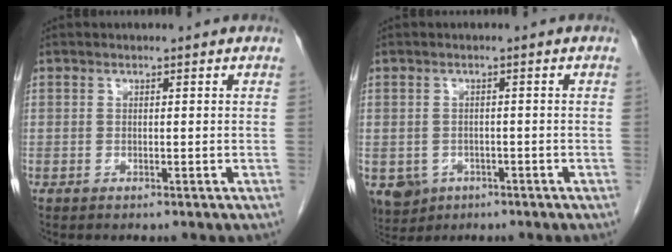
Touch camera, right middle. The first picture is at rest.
{"total": 6.6, "force": [-3.5, 5.3, 2.0], "torque": [-0.045, 0.000, -0.047]}